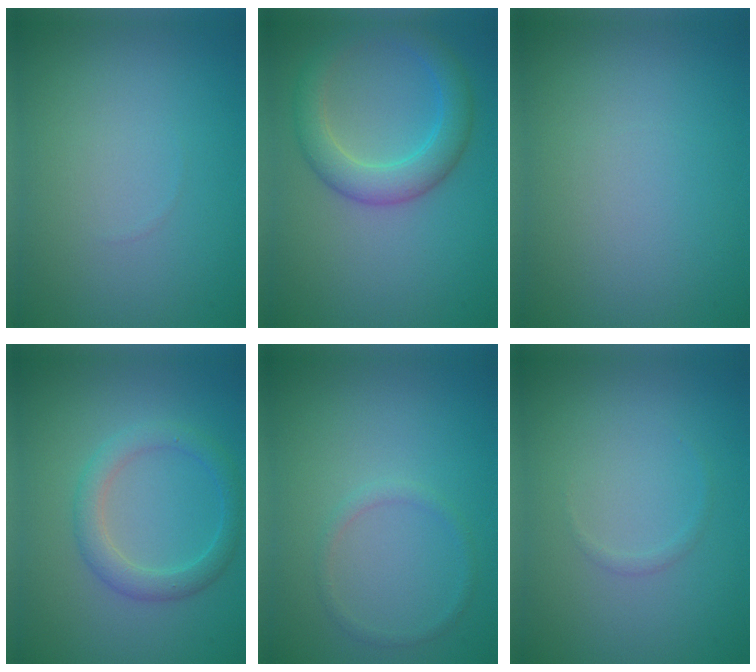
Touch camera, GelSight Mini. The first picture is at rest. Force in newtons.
{"total": 4.4, "press": 4.4, "slide": 0.0}
{"total": 0.0}
{"total": 2.8, "press": 2.8, "slide": 0.0}
{"total": 1.0, "press": 0.9, "slide": 0.2}
{"total": 0.5, "press": 0.5, "slide": 0.0}